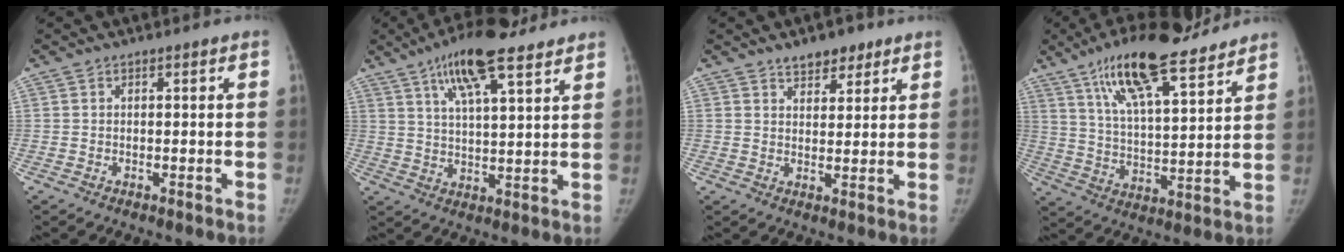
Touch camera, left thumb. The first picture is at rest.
{"total": 13.8, "force": [8.9, 3.9, 9.8], "torque": [-0.150, -0.027, 0.148]}
{"total": 5.3, "force": [3.9, 2.8, 2.4], "torque": [-0.006, -0.023, 0.060]}
{"total": 19.2, "force": [13.8, 4.8, 12.5], "torque": [-0.189, -0.051, 0.235]}